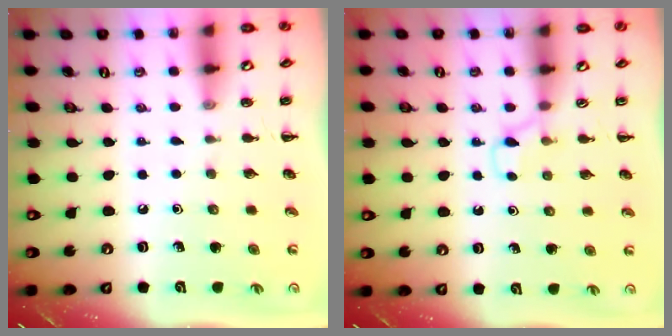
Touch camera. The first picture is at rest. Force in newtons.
{"total": 2.8, "press": 2.5, "slide": 1.1}